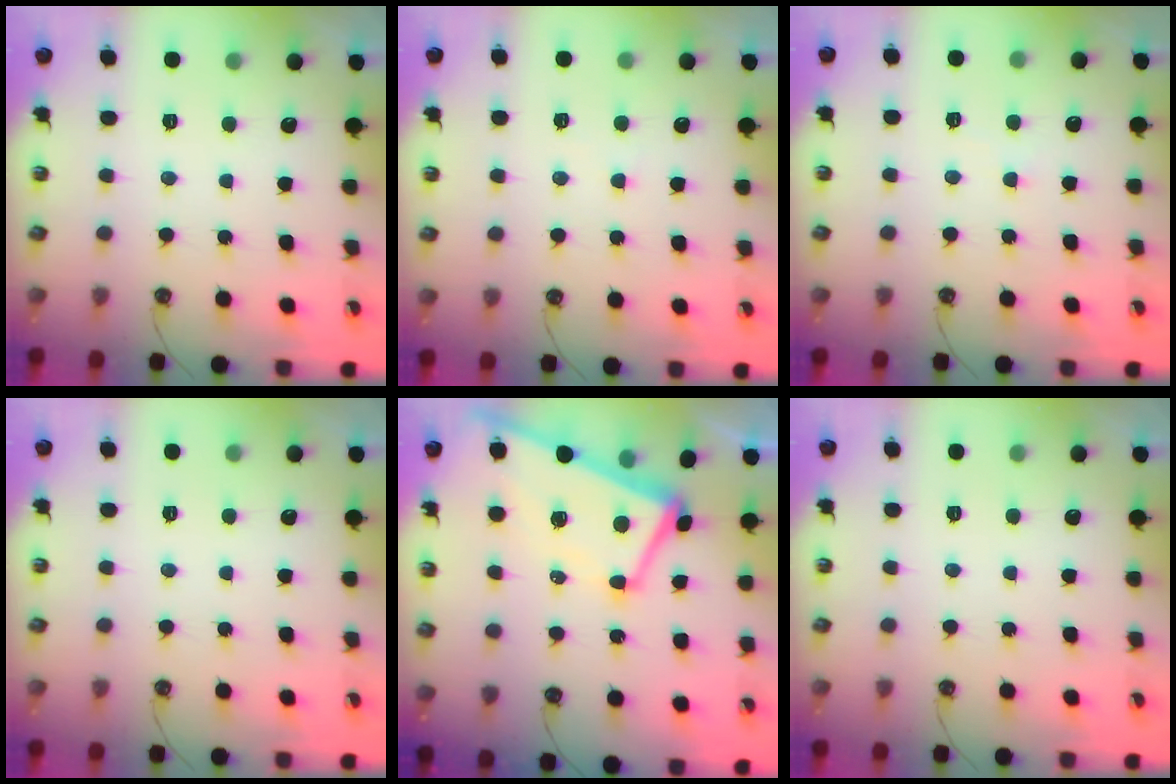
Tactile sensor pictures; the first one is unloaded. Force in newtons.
{"total": 2.9, "press": 2.9, "slide": 0.2}
{"total": 0.5, "press": 0.5, "slide": 0.2}
{"total": 0.0}
{"total": 2.0, "press": 1.7, "slide": 1.1}
{"total": 0.0}